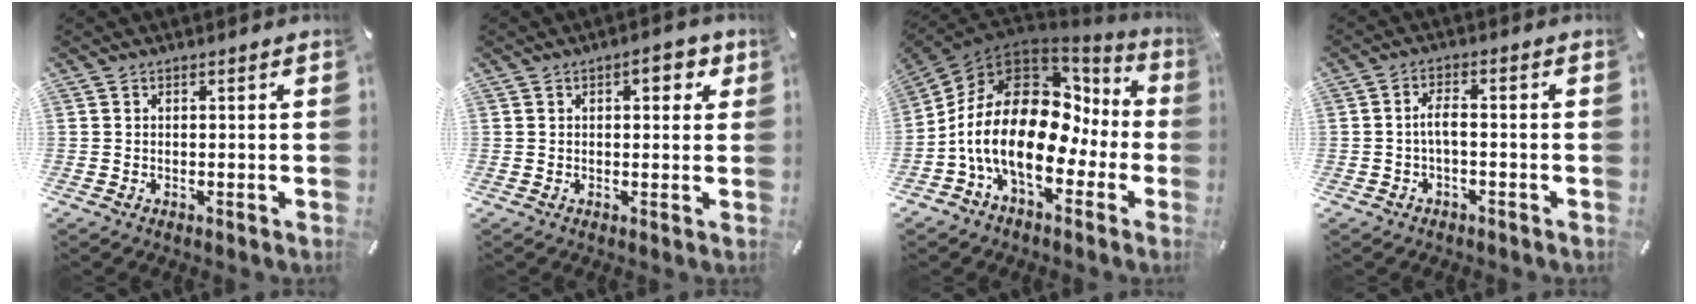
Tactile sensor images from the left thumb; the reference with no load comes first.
{"total": 4.7, "force": [1.7, 2.5, 3.6], "torque": [-0.043, -0.002, 0.020]}
{"total": 21.1, "force": [-2.4, 13.9, 15.8], "torque": [-0.318, -0.004, -0.040]}
{"total": 3.7, "force": [-0.9, 1.6, 3.2], "torque": [-0.064, 0.008, -0.020]}